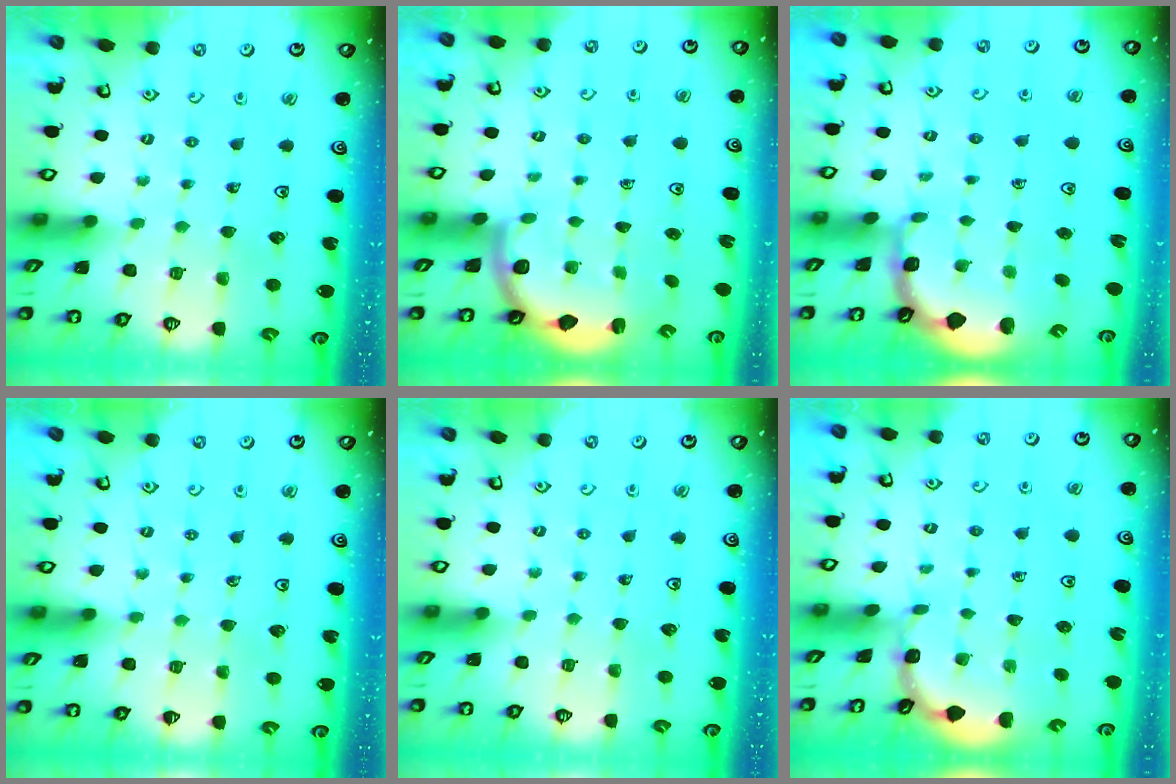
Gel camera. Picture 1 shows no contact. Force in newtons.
{"total": 2.5, "press": 2.4, "slide": 0.7}
{"total": 1.7, "press": 1.6, "slide": 0.5}
{"total": 2.5, "press": 2.5, "slide": 0.5}
{"total": 0.0}
{"total": 1.2, "press": 1.2, "slide": 0.1}